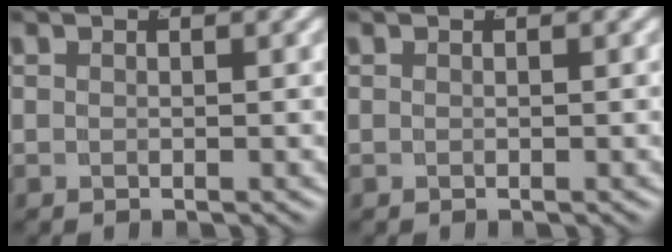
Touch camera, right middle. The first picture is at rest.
{"total": 0.0}